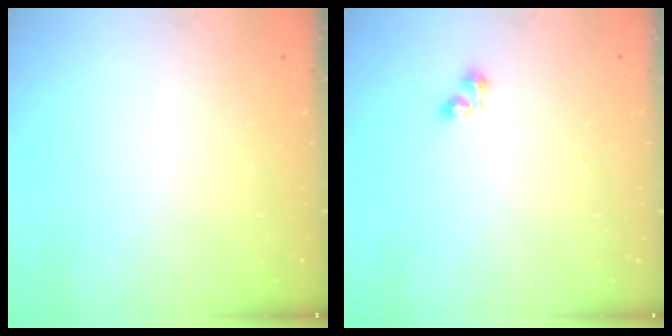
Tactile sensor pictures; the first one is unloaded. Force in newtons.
{"total": 2.6, "press": 2.6, "slide": 0.4}